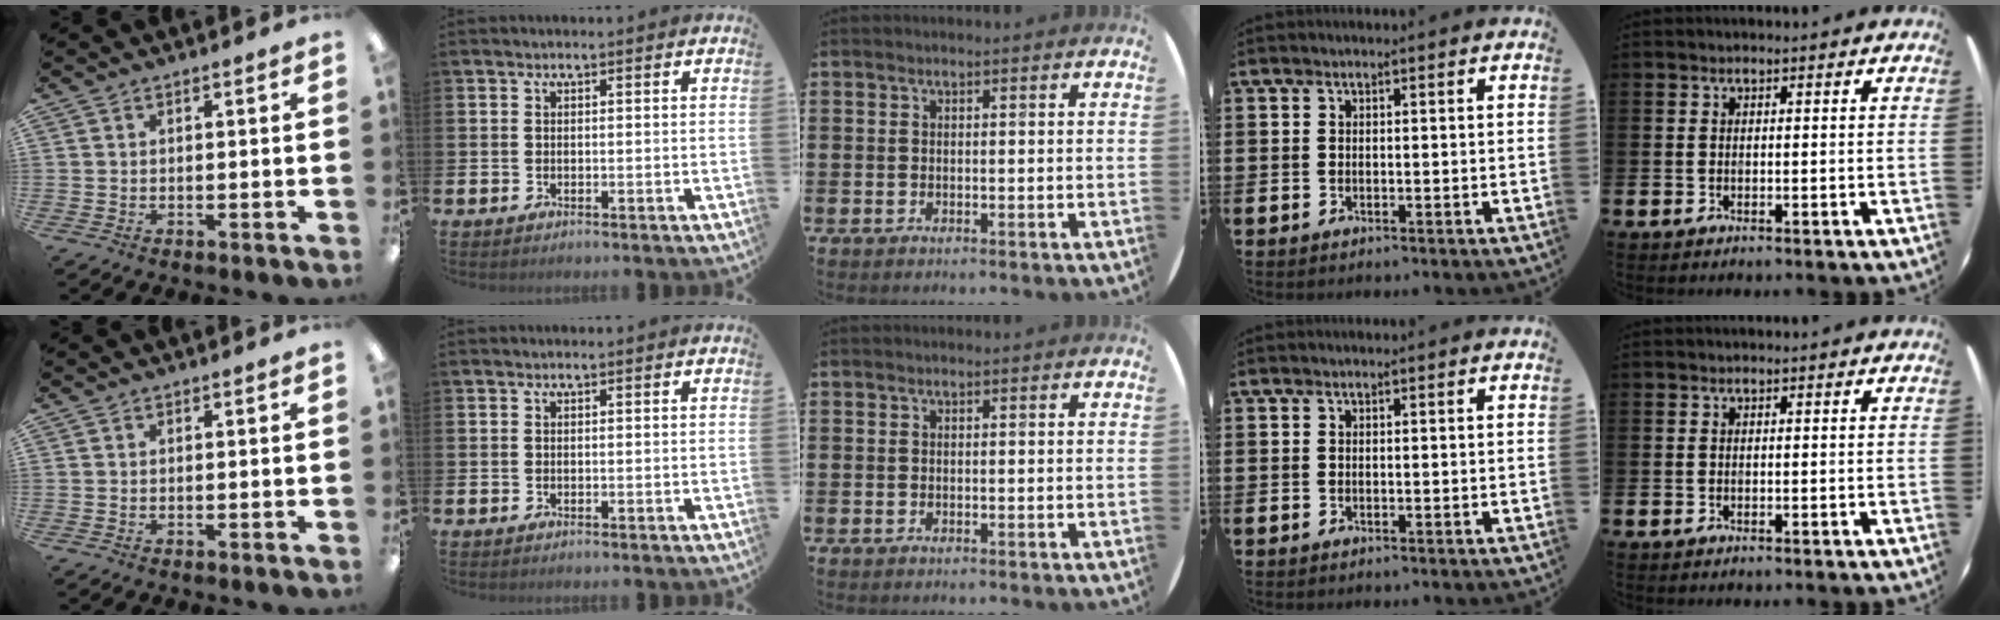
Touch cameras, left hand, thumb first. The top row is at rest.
{}